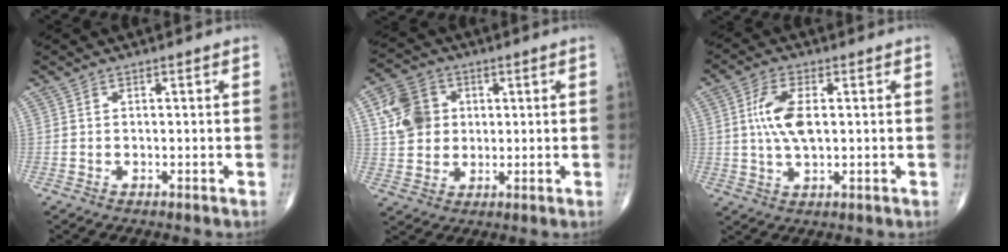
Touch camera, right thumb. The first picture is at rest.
{"total": 9.6, "force": [2.1, 8.0, 4.8], "torque": [-0.069, 0.003, 0.034]}
{"total": 7.7, "force": [0.9, 3.5, 6.8], "torque": [-0.144, 0.001, 0.017]}